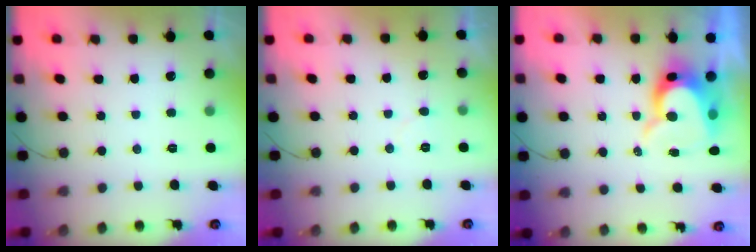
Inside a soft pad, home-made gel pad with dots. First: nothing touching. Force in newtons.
{"total": 3.2, "press": 3.2, "slide": 0.3}
{"total": 10.3, "press": 10.3, "slide": 0.9}